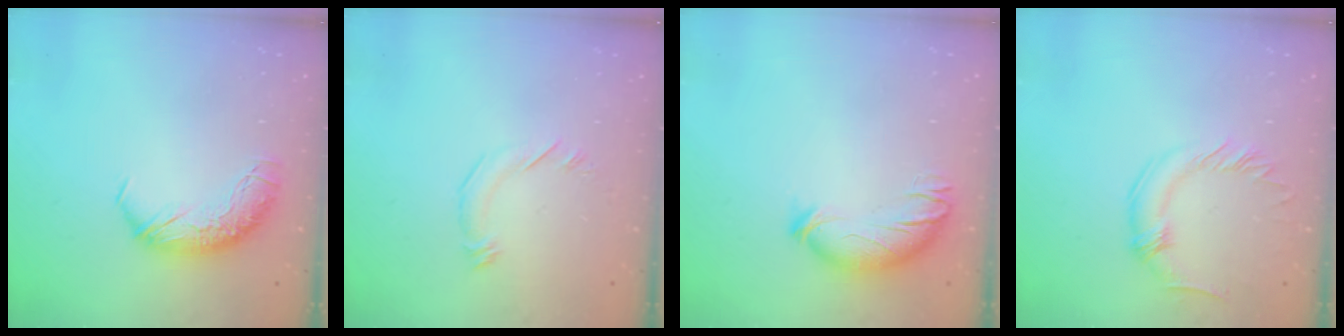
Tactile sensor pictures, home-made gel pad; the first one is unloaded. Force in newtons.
{"total": 5.8, "press": 5.8, "slide": 0.4}
{"total": 3.5, "press": 3.2, "slide": 1.3}
{"total": 0.0}